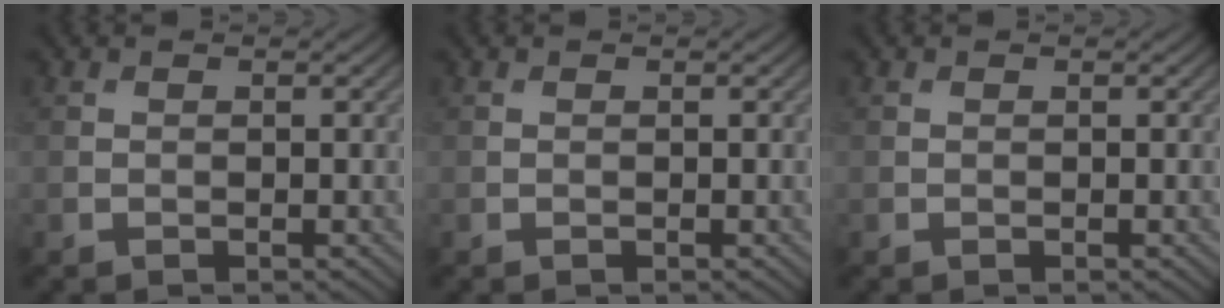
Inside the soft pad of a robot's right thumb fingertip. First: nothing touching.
{"total": 0.0}
{"total": 0.0}